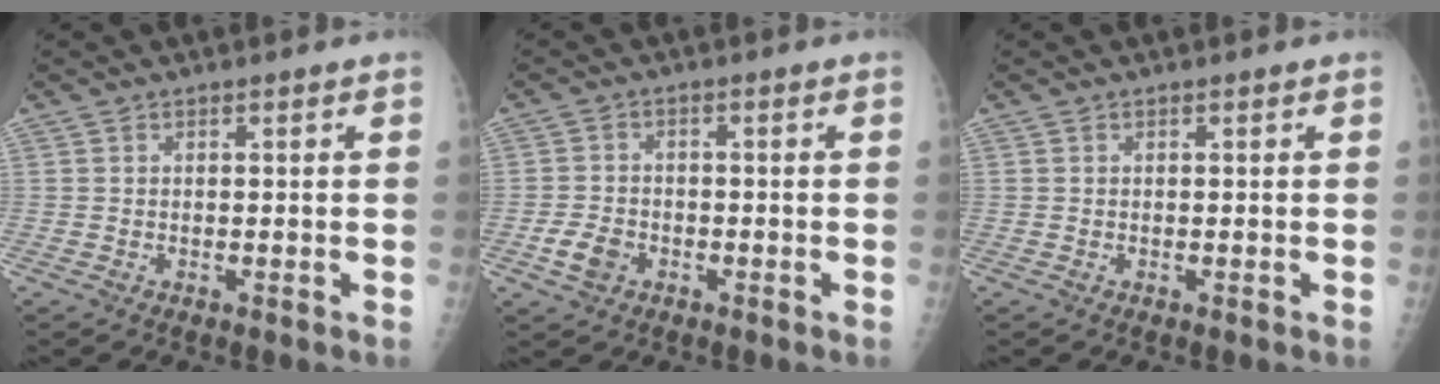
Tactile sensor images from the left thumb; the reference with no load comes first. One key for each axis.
{"total": 4.4, "fx": -1.9, "fy": 3.3, "fz": 2.3, "tx": -0.038, "ty": 0.011, "tz": -0.033}
{"total": 0.0}